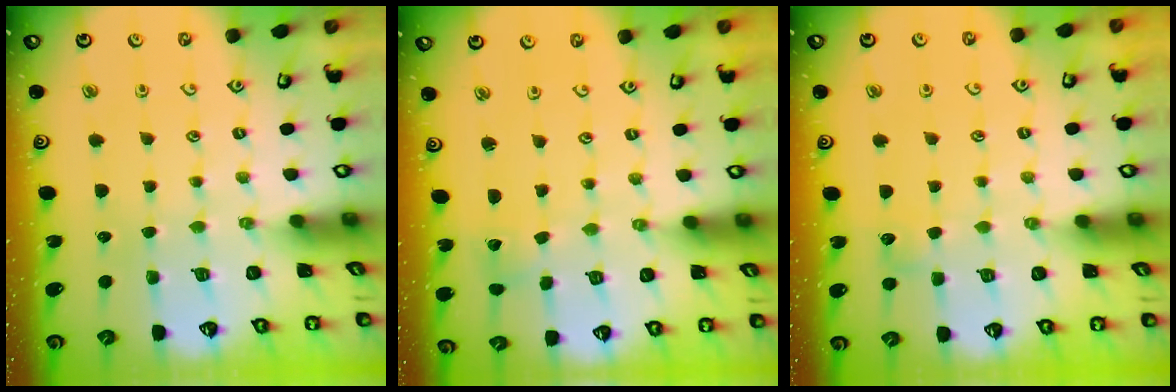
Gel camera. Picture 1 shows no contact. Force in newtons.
{"total": 2.5, "press": 2.5, "slide": 0.3}
{"total": 4.5, "press": 4.5, "slide": 0.6}